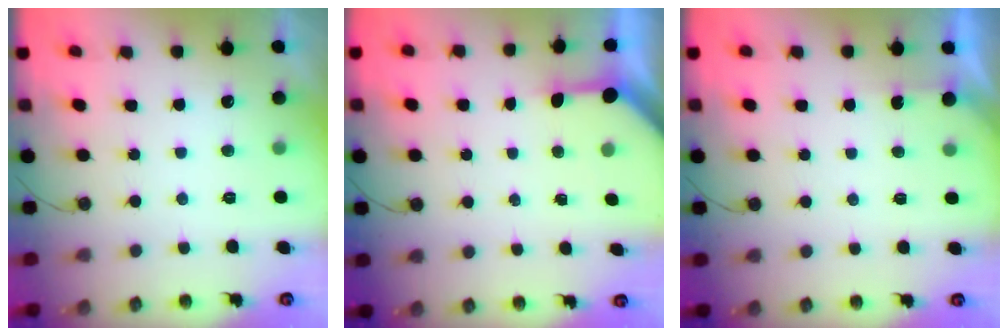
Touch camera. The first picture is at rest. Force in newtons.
{"total": 3.5, "press": 3.5, "slide": 0.3}
{"total": 2.3, "press": 2.2, "slide": 0.3}